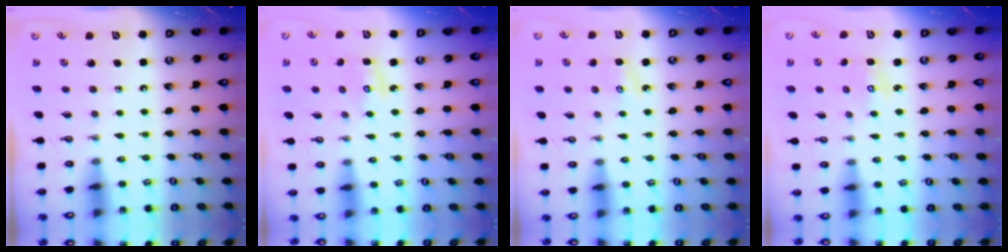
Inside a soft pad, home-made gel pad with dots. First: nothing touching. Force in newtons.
{"total": 2.9, "press": 2.9, "slide": 0.1}
{"total": 3.0, "press": 3.0, "slide": 0.4}
{"total": 2.7, "press": 2.7, "slide": 0.4}